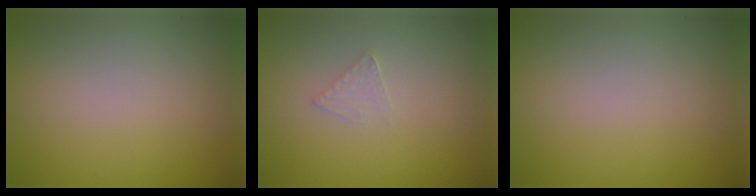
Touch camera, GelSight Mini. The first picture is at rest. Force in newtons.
{"total": 1.0, "press": 1.0, "slide": 0.1}
{"total": 0.0}